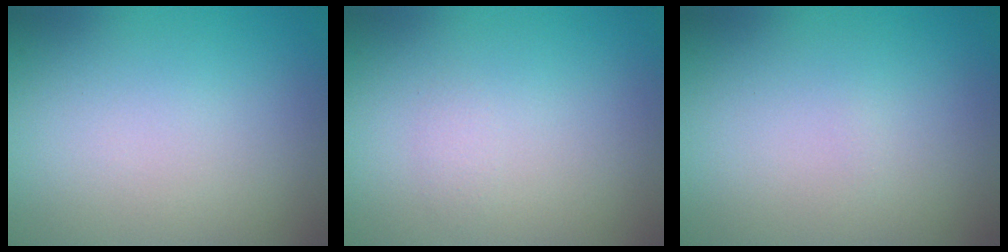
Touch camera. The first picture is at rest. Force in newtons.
{"total": 0.7, "press": 0.7, "slide": 0.0}
{"total": 0.0}